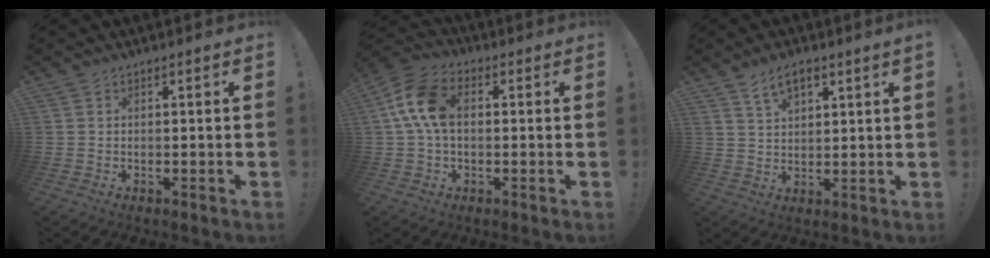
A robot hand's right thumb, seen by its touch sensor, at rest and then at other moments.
{"total": 11.6, "force": [1.1, 7.5, 8.8], "torque": [-0.169, 0.014, 0.026]}
{"total": 5.7, "force": [3.9, 1.9, 3.7], "torque": [-0.058, -0.015, 0.070]}